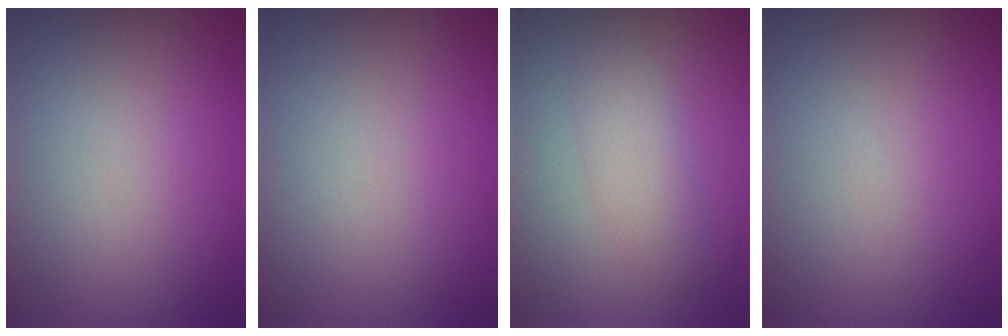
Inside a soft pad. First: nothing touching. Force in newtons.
{"total": 0.0}
{"total": 2.5, "press": 2.5, "slide": 0.1}
{"total": 0.0}